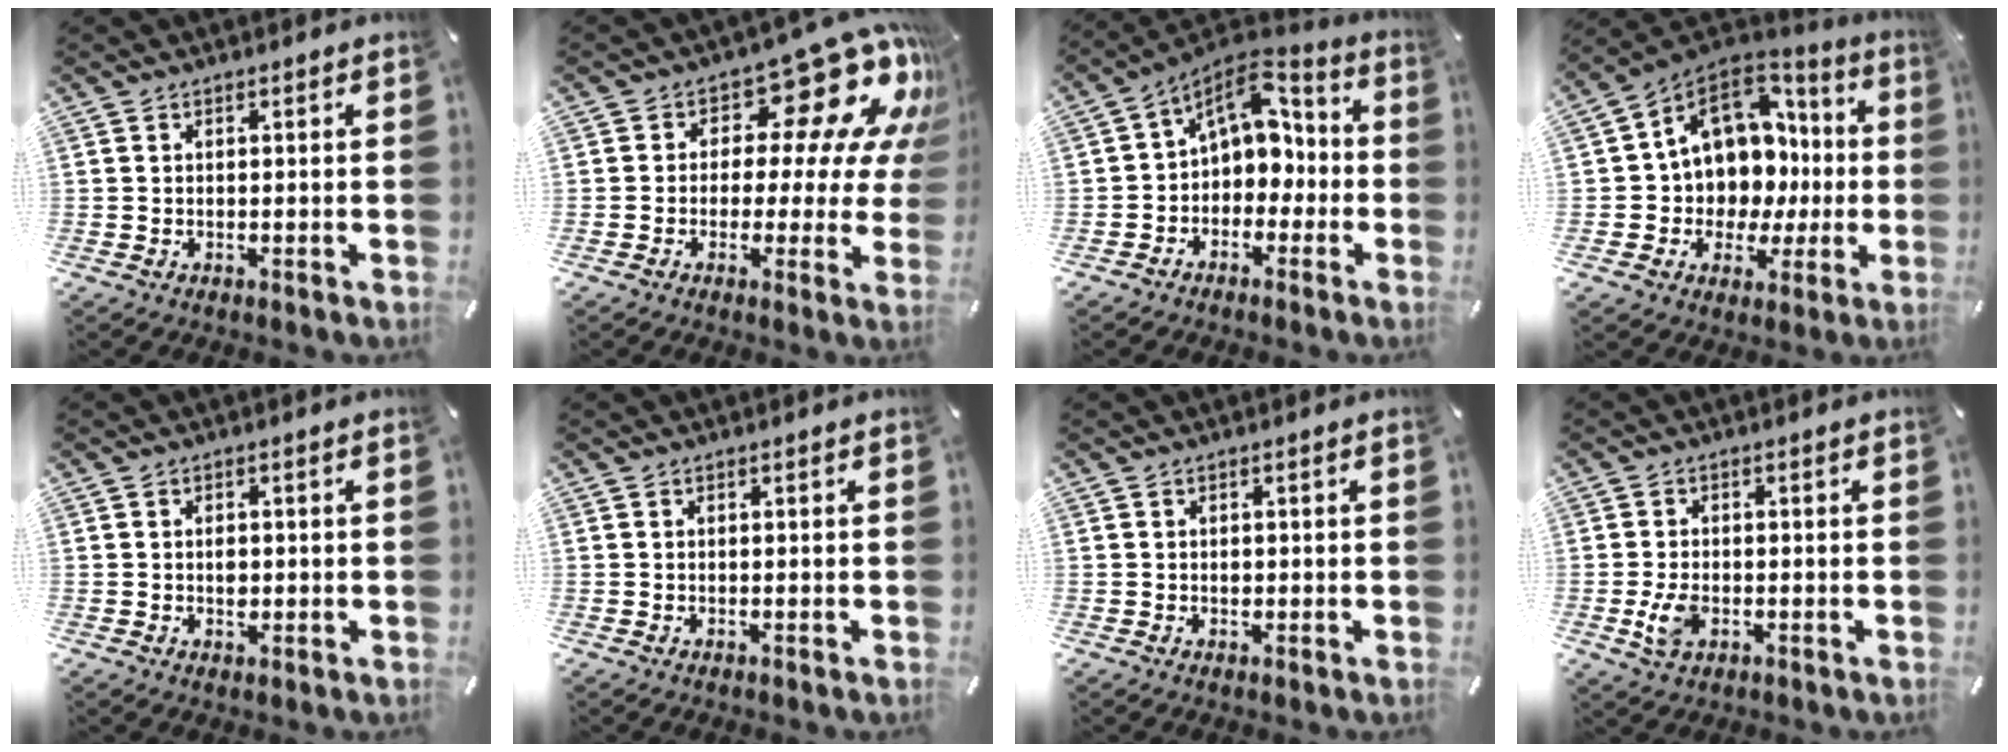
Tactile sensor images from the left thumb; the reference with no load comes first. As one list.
[{"total": 16.7, "force": [8.6, 8.1, 11.8], "torque": [-0.163, -0.069, 0.137]}, {"total": 9.5, "force": [3.1, 7.3, 5.2], "torque": [-0.088, -0.018, 0.059]}, {"total": 12.3, "force": [3.7, 10.6, 5.0], "torque": [-0.087, -0.046, 0.078]}, {"total": 2.3, "force": [-0.1, 1.6, 1.6], "torque": [-0.024, -0.001, -0.005]}, {"total": 0.0}, {"total": 0.9, "force": [-0.1, 0.7, 0.5], "torque": [-0.011, 0.003, -0.003]}, {"total": 5.2, "force": [-1.3, 3.3, 3.8], "torque": [-0.090, -0.003, -0.024]}]